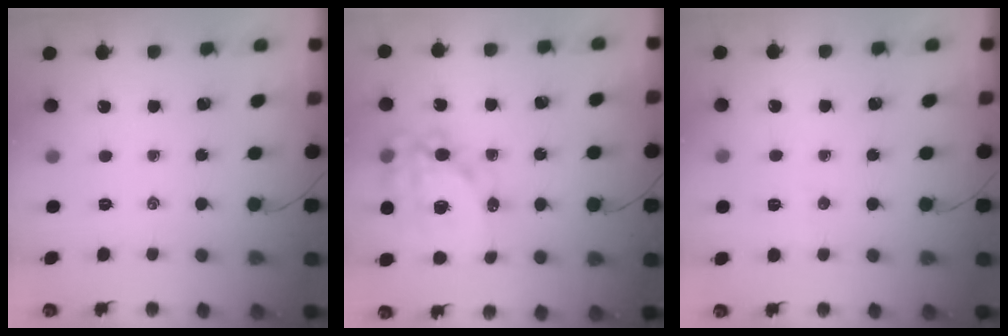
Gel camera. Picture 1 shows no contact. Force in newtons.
{"total": 19.0, "press": 18.6, "slide": 3.8}
{"total": 4.1, "press": 4.0, "slide": 0.7}